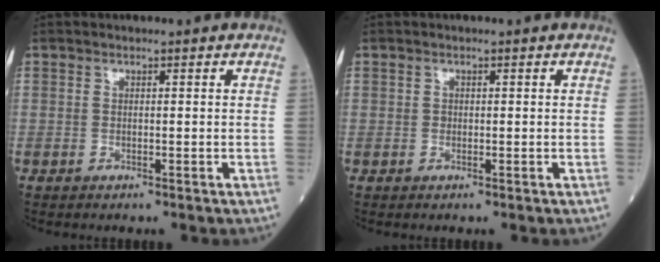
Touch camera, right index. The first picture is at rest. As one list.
[{"total": 0.7, "force": [0.1, 0.6, 0.2], "torque": [-0.002, 0.002, 0.001]}]